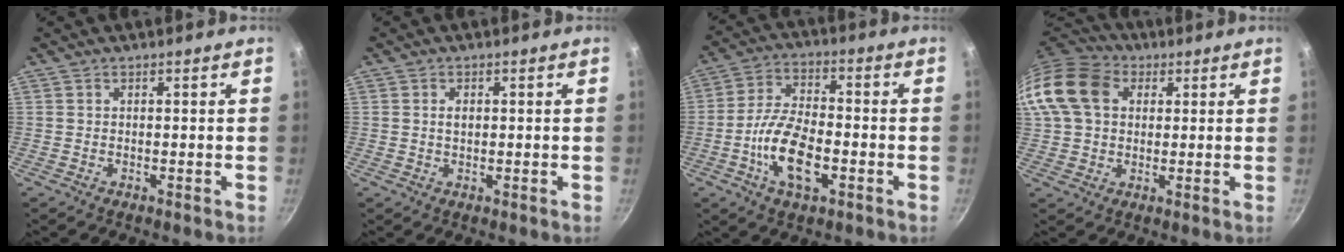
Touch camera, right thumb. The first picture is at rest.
{"total": 1.6, "force": [0.3, 1.1, 1.2], "torque": [-0.015, 0.002, 0.005]}
{"total": 12.2, "force": [-3.8, 5.8, 10.1], "torque": [-0.185, 0.025, -0.078]}
{"total": 14.5, "force": [3.5, 11.1, 8.6], "torque": [-0.159, 0.023, 0.049]}